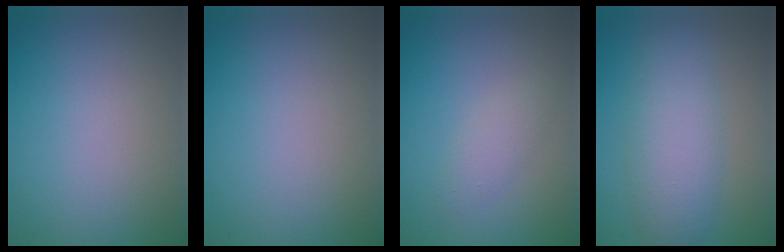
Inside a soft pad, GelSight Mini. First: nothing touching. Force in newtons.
{"total": 0.0}
{"total": 1.6, "press": 1.6, "slide": 0.1}
{"total": 5.4, "press": 5.4, "slide": 0.0}